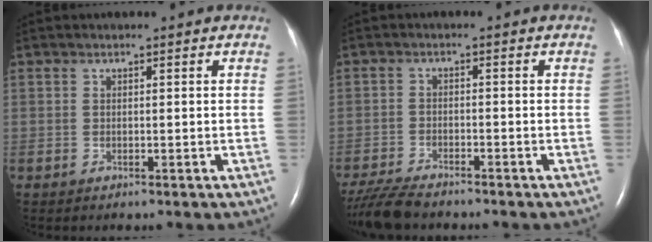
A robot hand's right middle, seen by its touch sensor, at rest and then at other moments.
{"total": 7.2, "force": [-6.5, 1.1, 3.0], "torque": [-0.059, -0.021, -0.116]}